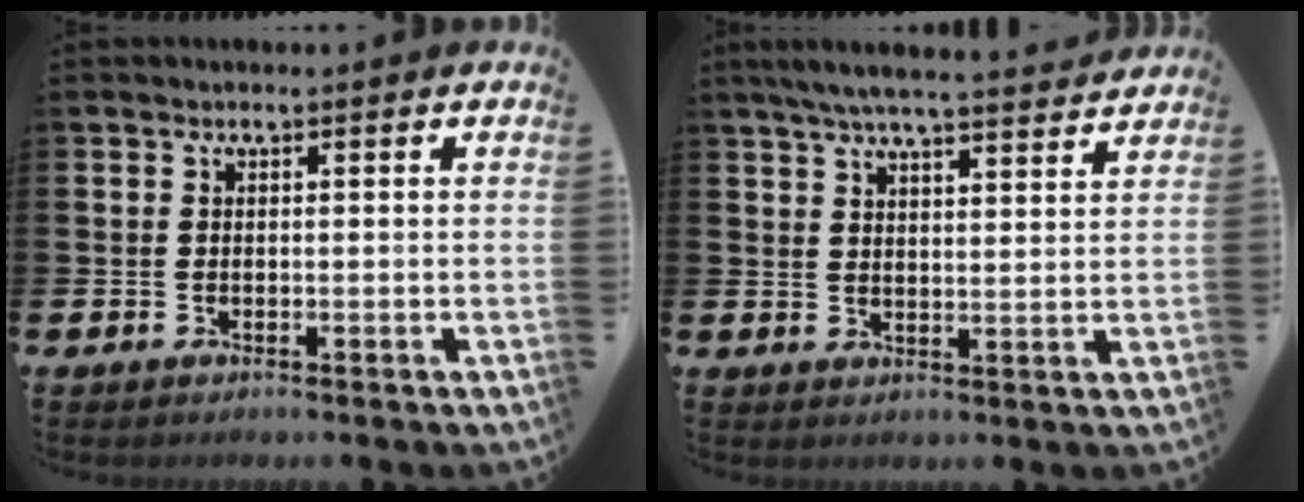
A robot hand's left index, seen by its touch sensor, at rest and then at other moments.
{"total": 6.0, "force": [5.7, 0.2, 1.8], "torque": [-0.046, -0.028, 0.101]}